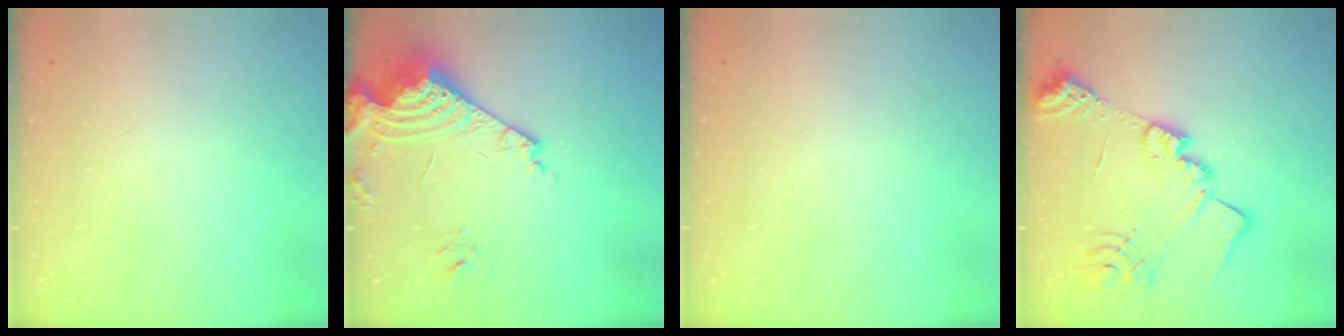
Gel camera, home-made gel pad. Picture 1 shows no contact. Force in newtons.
{"total": 17.8, "press": 17.8, "slide": 1.4}
{"total": 0.0}
{"total": 18.9, "press": 18.8, "slide": 1.5}